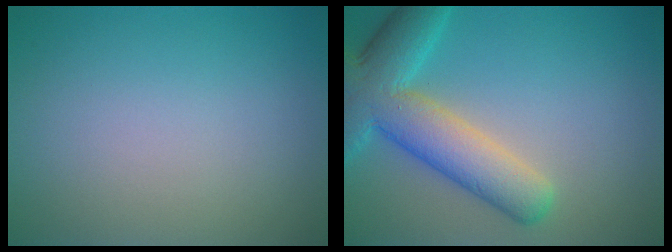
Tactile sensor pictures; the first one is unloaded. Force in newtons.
{"total": 8.2, "press": 8.2, "slide": 0.4}